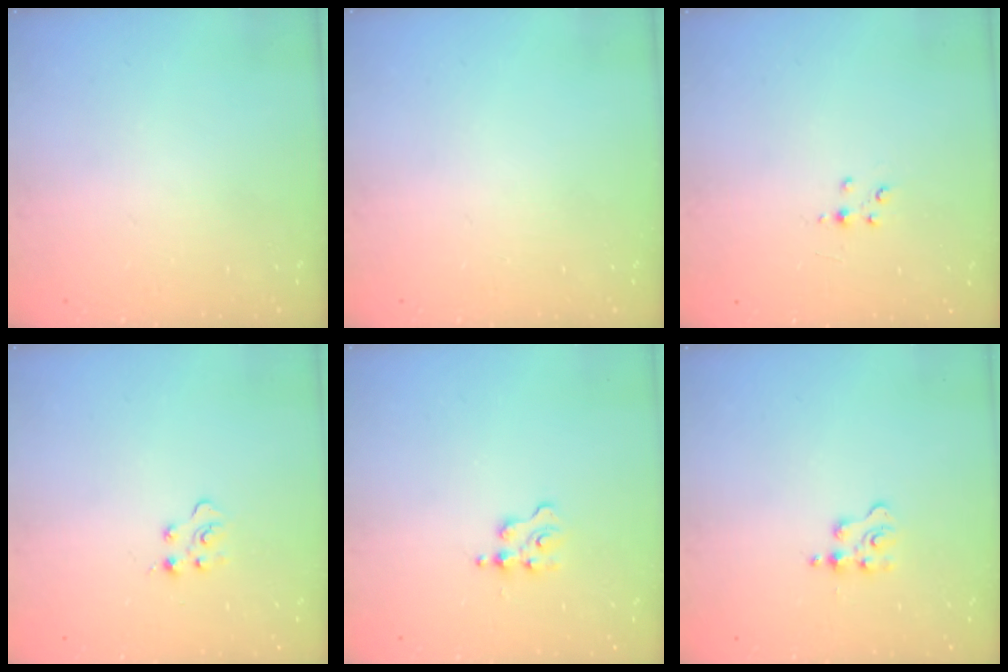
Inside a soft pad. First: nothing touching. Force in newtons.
{"total": 0.0}
{"total": 2.7, "press": 2.7, "slide": 0.4}
{"total": 2.9, "press": 2.8, "slide": 0.4}
{"total": 2.5, "press": 2.5, "slide": 0.3}
{"total": 2.2, "press": 2.2, "slide": 0.4}